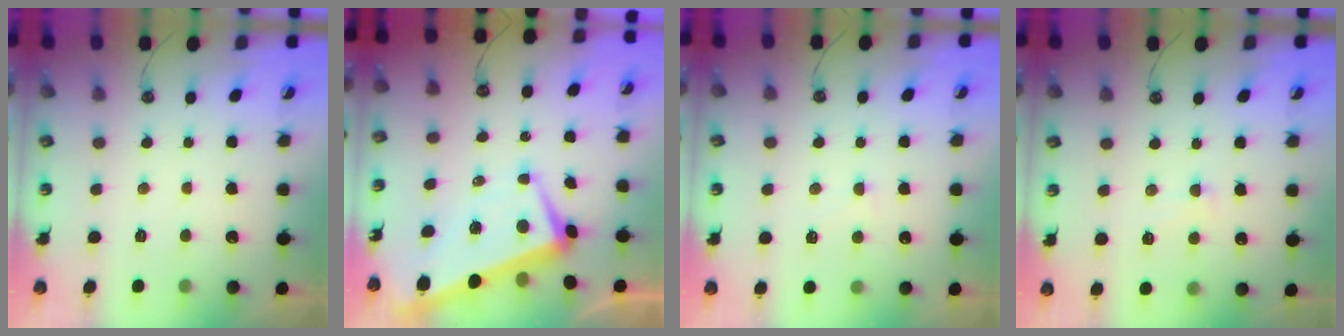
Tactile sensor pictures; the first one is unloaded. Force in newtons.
{"total": 2.0, "press": 1.6, "slide": 1.2}
{"total": 2.9, "press": 2.7, "slide": 1.1}
{"total": 0.6, "press": 0.3, "slide": 0.5}